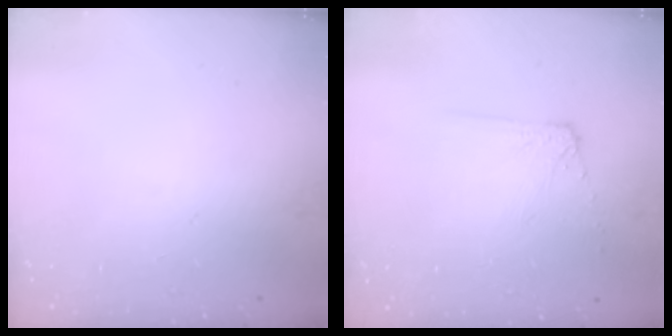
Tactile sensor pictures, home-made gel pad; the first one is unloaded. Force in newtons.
{"total": 5.5, "press": 5.4, "slide": 0.7}